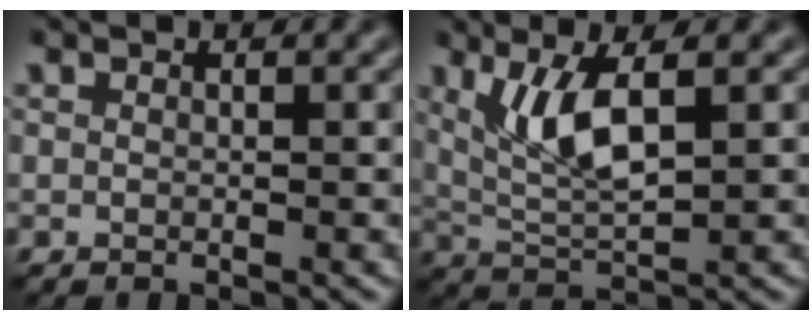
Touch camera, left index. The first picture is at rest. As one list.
[{"total": 4.4, "force": [0.8, 1.1, 4.2], "torque": [-0.085, -0.003, 0.028]}]